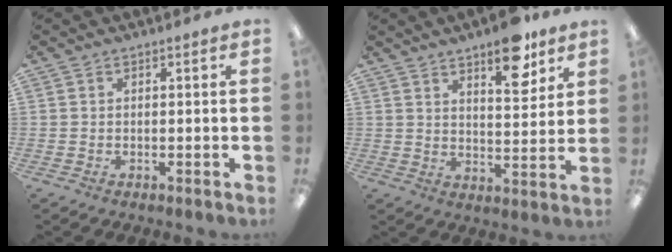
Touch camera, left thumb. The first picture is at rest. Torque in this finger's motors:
{"motor_torque": [0.26, 0.26, 0.09, -0.16, 0.07]}